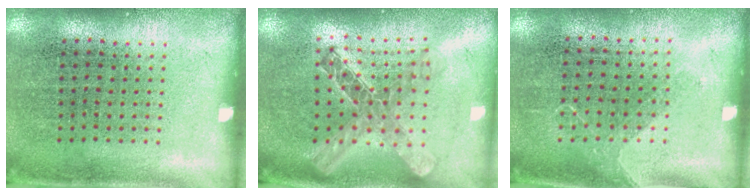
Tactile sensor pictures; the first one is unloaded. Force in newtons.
{"total": 2.2, "press": 1.8, "slide": 1.2}
{"total": 1.1, "press": 0.8, "slide": 0.7}